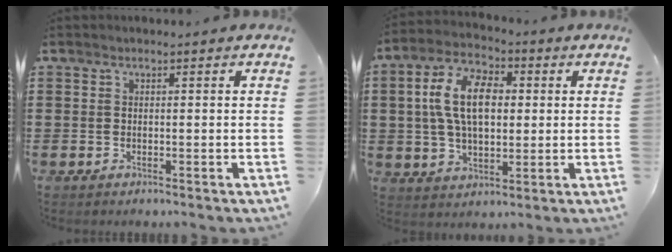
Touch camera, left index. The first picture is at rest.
{"total": 10.4, "force": [1.7, 5.8, 8.4], "torque": [-0.196, 0.011, 0.022]}